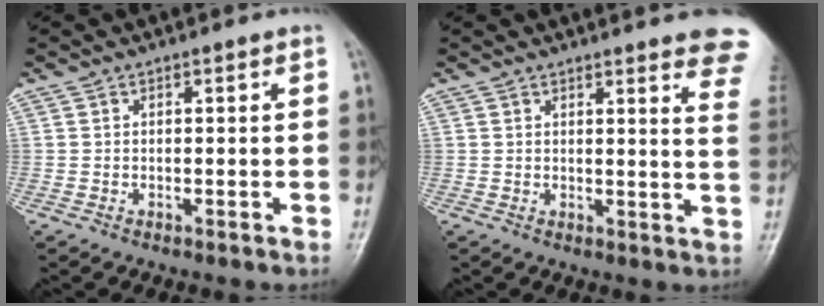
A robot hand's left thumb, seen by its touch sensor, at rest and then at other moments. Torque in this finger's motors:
{"motor_torque": [3.82, 1.19, 1.43, -1.34, 0.07]}